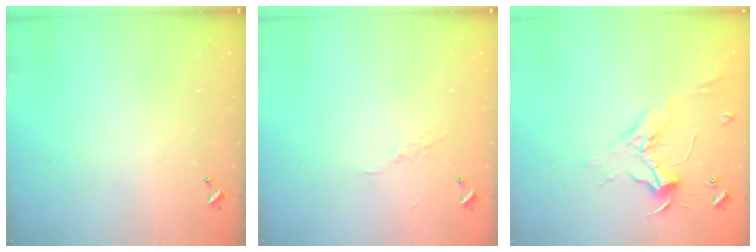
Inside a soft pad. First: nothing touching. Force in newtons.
{"total": 5.6, "press": 5.6, "slide": 0.7}
{"total": 2.4, "press": 2.3, "slide": 0.8}